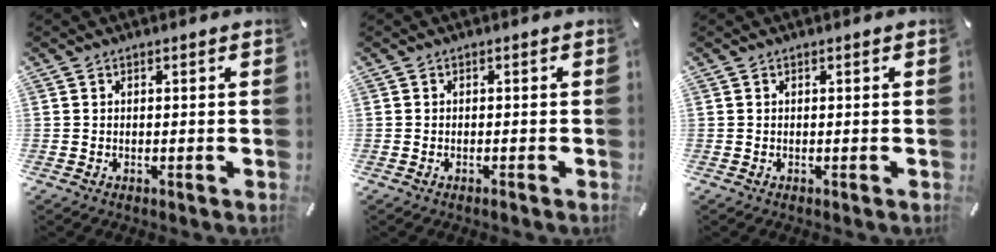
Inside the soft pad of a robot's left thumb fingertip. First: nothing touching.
{"total": 1.0, "force": [-0.6, 0.1, 0.8], "torque": [-0.013, -0.002, -0.011]}
{"total": 0.0}